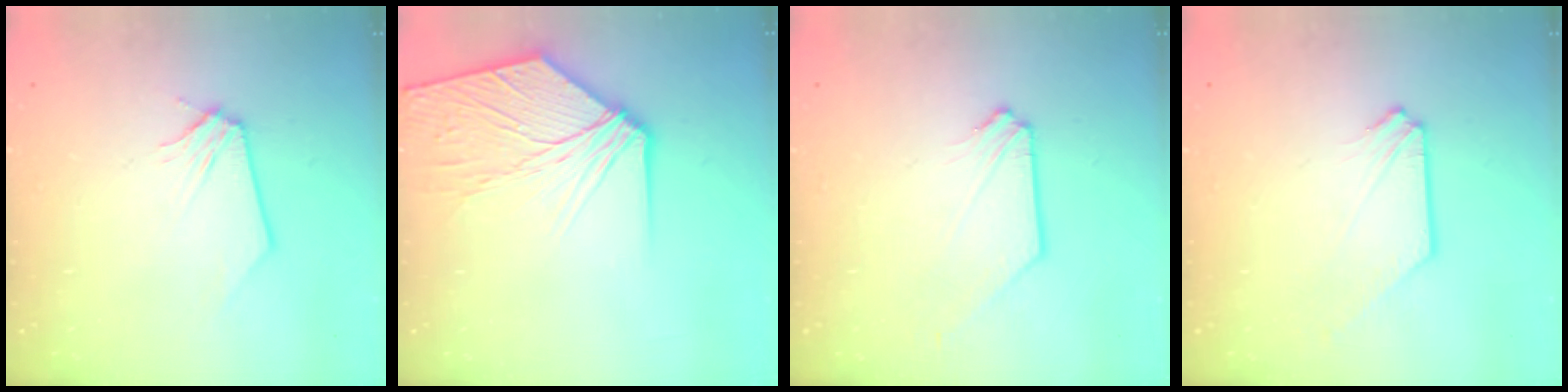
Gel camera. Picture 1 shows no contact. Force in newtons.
{"total": 11.7, "press": 11.5, "slide": 2.1}
{"total": 1.4, "press": 1.4, "slide": 0.2}
{"total": 0.9, "press": 0.9, "slide": 0.0}